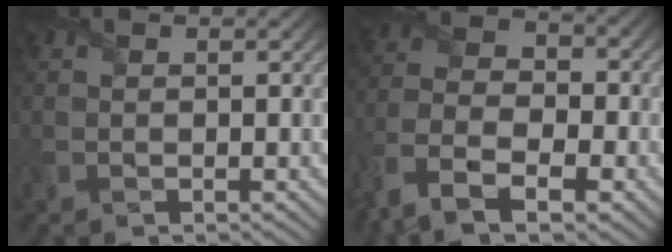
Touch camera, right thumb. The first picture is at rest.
{"total": 11.1, "force": [-6.8, 6.0, 6.4], "torque": [-0.154, -0.030, -0.144]}